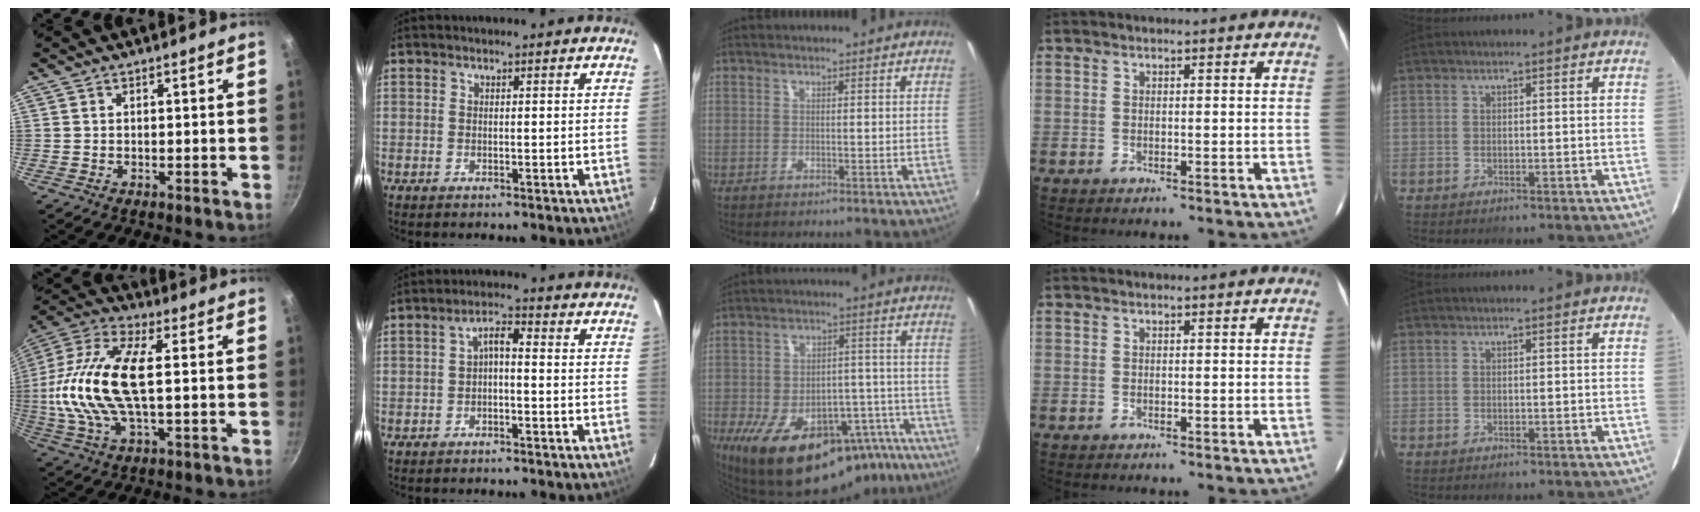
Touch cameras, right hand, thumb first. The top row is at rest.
{"thumb": {"total": 19.6, "force": [0.8, 8.3, 17.7], "torque": [-0.366, 0.023, 0.002]}, "index": {"total": 3.0, "force": [-1.1, 1.1, 2.5], "torque": [-0.050, 0.012, -0.020]}, "middle": {"total": 23.9, "force": [-14.7, 12.4, 14.2], "torque": [-0.239, -0.006, -0.186]}}